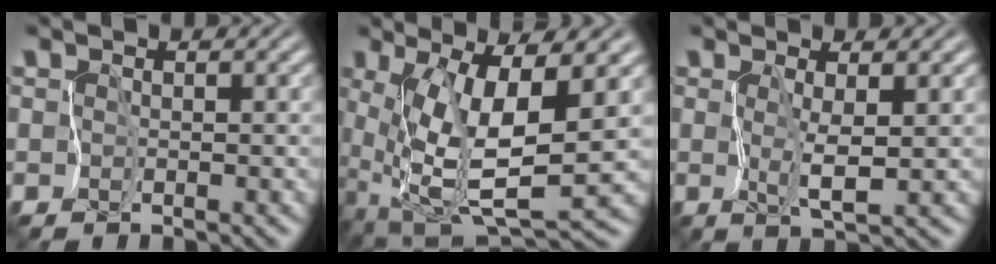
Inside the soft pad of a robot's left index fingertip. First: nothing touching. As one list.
[{"total": 8.6, "force": [0.3, 2.9, 8.1], "torque": [-0.170, -0.025, 0.015]}, {"total": 2.0, "force": [0.4, 0.1, 2.0], "torque": [-0.043, -0.005, 0.013]}]